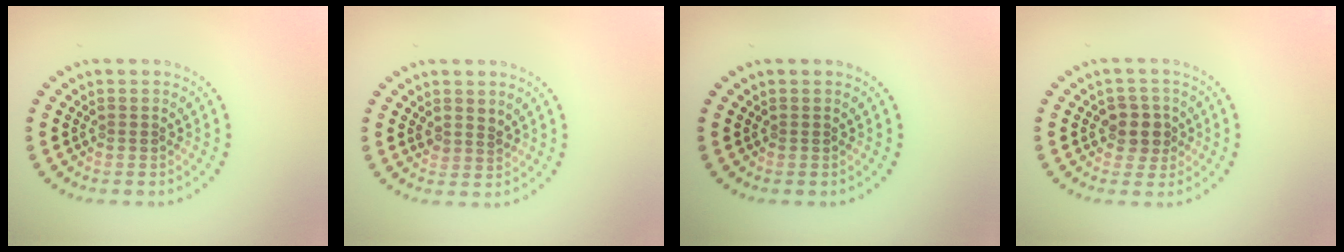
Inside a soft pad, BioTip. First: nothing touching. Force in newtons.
{"total": 1.3, "press": 1.0, "slide": 0.9}
{"total": 0.0}
{"total": 2.4, "press": 2.2, "slide": 1.0}